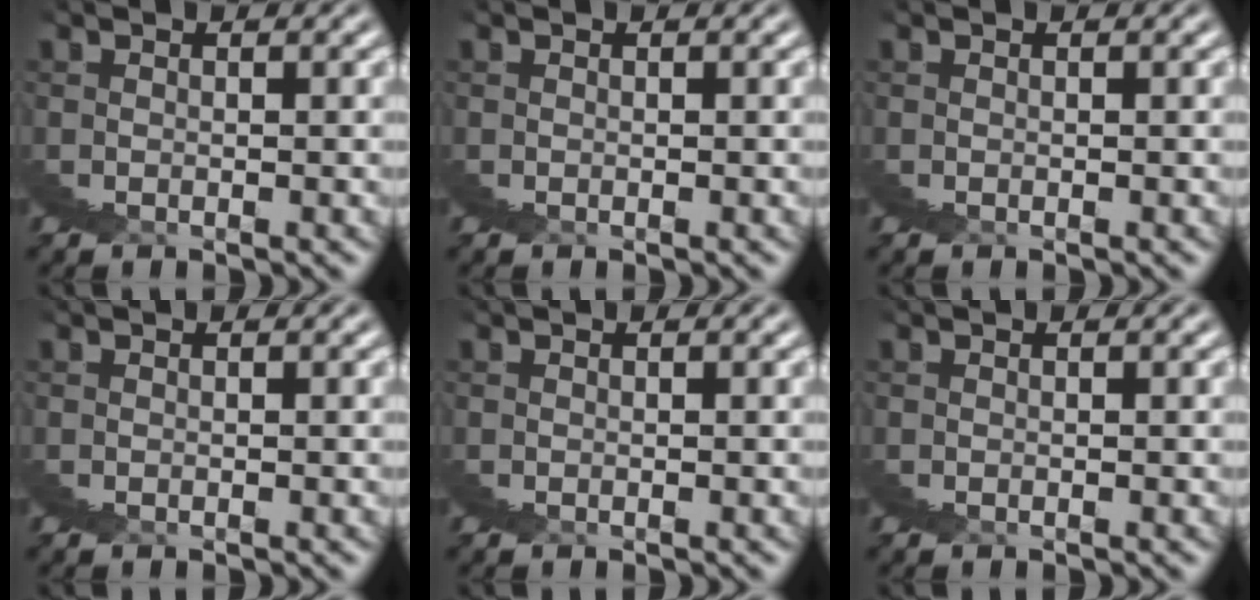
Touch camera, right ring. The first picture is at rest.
{"total": 0.0}
{"total": 0.0}
{"total": 0.0}
{"total": 0.0}
{"total": 0.0}